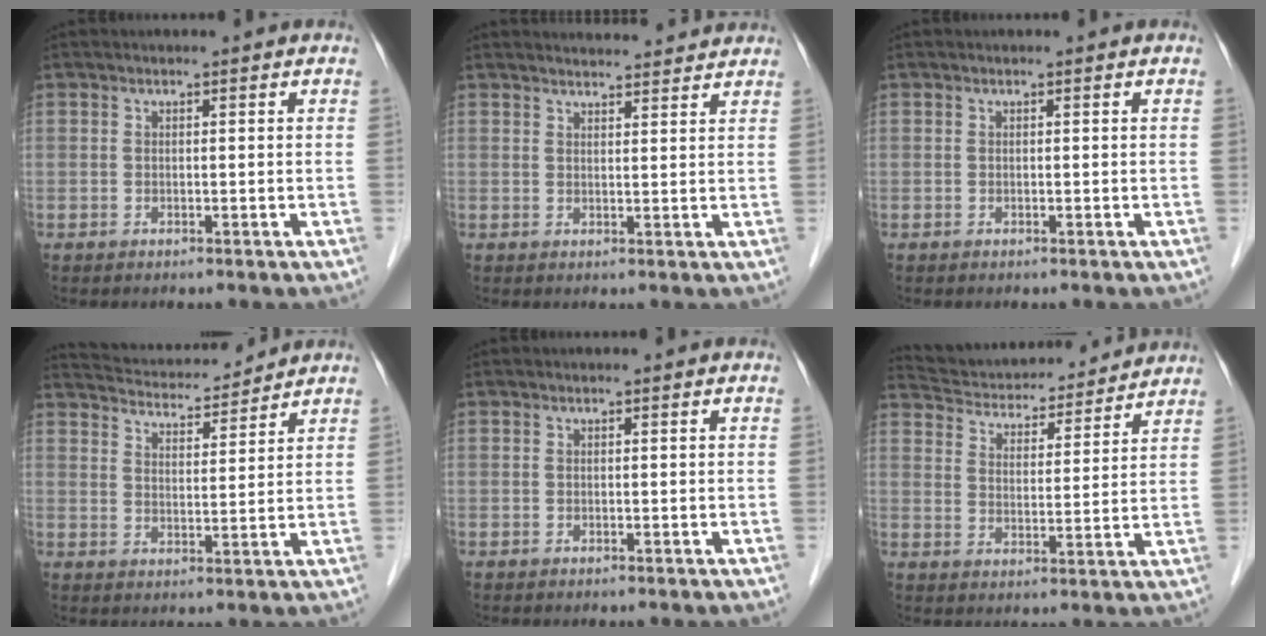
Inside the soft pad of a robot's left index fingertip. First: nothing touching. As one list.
[{"total": 7.6, "force": [7.4, 0.8, 1.3], "torque": [-0.017, 0.020, 0.086]}, {"total": 0.0}, {"total": 10.9, "force": [10.6, 1.1, 2.4], "torque": [-0.048, 0.015, 0.168]}, {"total": 0.0}, {"total": 17.0, "force": [16.2, 3.5, 4.0], "torque": [-0.066, 0.021, 0.237]}]